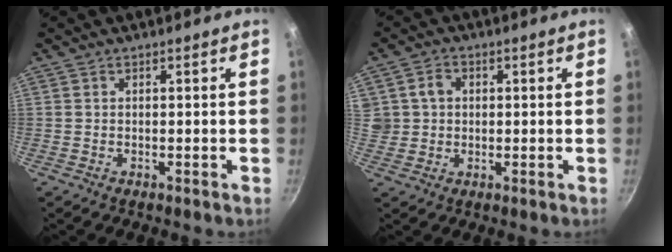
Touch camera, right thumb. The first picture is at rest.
{"total": 5.4, "force": [1.1, 4.7, 2.4], "torque": [-0.021, 0.009, 0.022]}